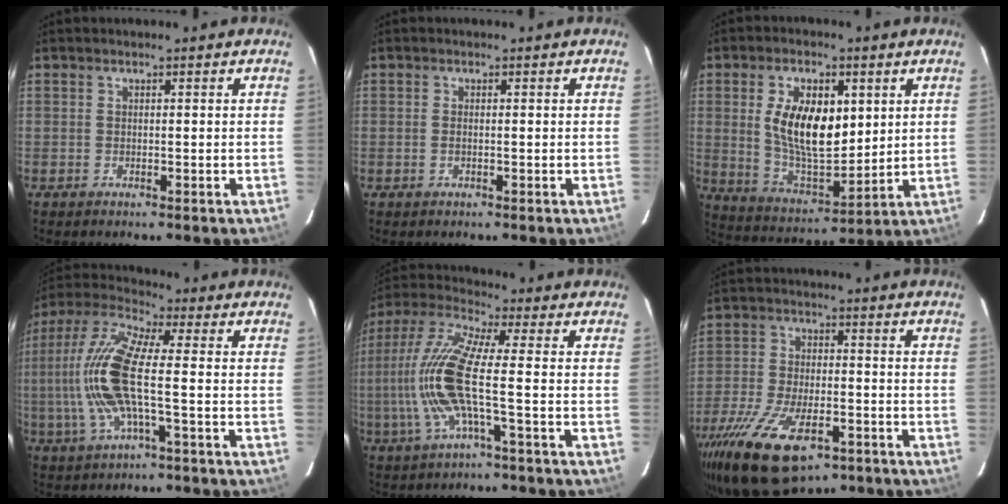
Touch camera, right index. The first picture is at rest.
{"total": 0.8, "force": [-0.2, 0.2, 0.8], "torque": [-0.018, 0.001, -0.005]}
{"total": 14.2, "force": [3.3, 7.1, 11.9], "torque": [-0.225, -0.001, 0.072]}
{"total": 15.1, "force": [-1.2, 3.7, 14.6], "torque": [-0.309, 0.004, -0.029]}
{"total": 13.9, "force": [-2.1, 1.4, 13.7], "torque": [-0.288, -0.001, -0.043]}
{"total": 19.5, "force": [-11.5, 8.7, 13.1], "torque": [-0.284, -0.046, -0.195]}